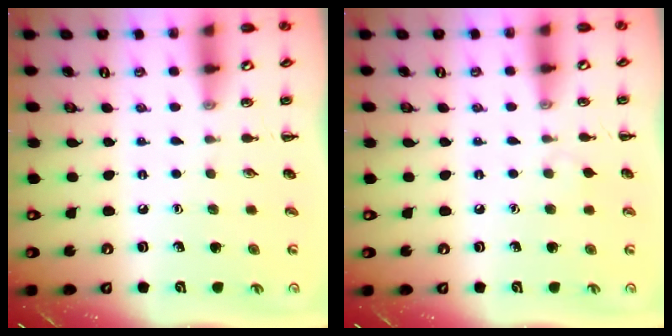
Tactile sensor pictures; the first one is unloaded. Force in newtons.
{"total": 2.6, "press": 2.4, "slide": 1.1}